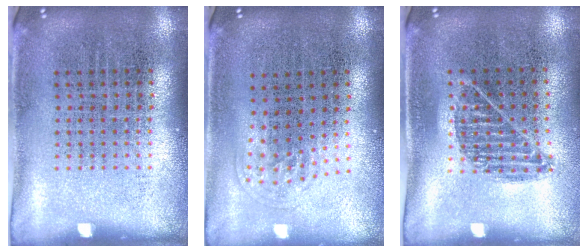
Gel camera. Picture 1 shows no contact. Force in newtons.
{"total": 1.0, "press": 0.7, "slide": 0.8}
{"total": 0.9, "press": 0.8, "slide": 0.4}